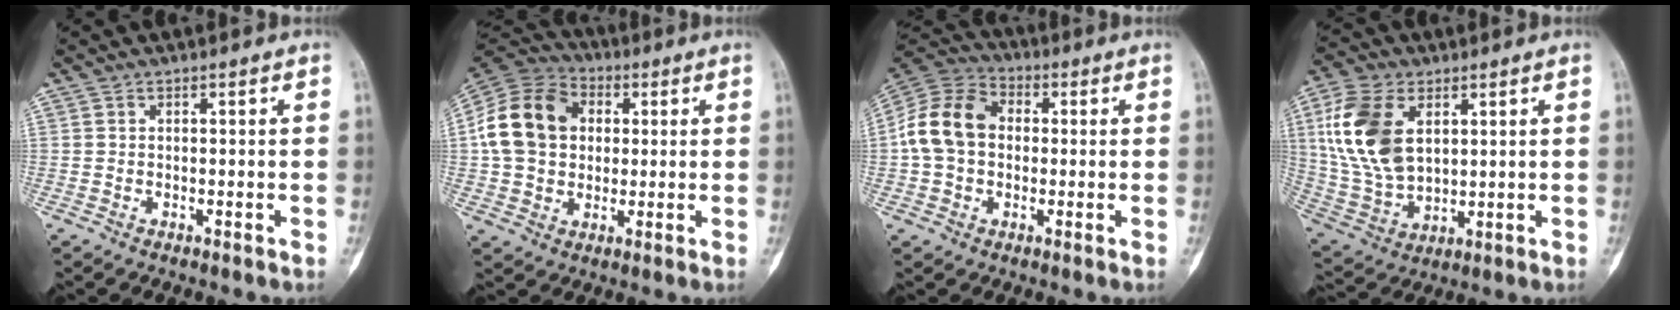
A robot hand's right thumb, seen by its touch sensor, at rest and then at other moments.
{"total": 16.1, "force": [2.0, 12.6, 9.7], "torque": [-0.167, 0.021, 0.031]}
{"total": 12.9, "force": [0.4, 9.9, 8.3], "torque": [-0.149, 0.034, -0.001]}
{"total": 16.2, "force": [4.5, 10.0, 11.9], "torque": [-0.238, -0.010, 0.096]}